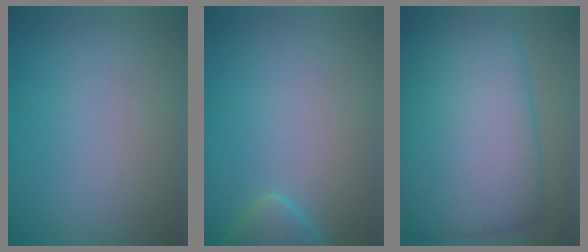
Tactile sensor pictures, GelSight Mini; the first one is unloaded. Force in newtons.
{"total": 2.5, "press": 2.5, "slide": 0.2}
{"total": 12.9, "press": 12.9, "slide": 0.4}